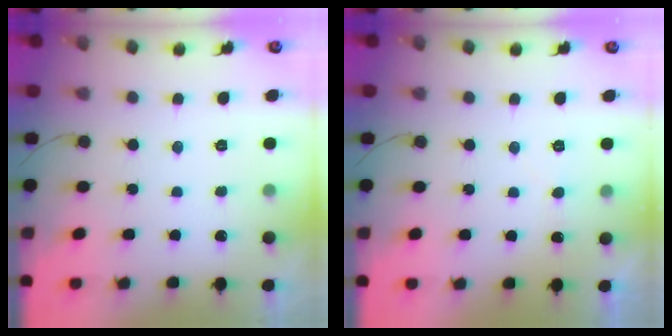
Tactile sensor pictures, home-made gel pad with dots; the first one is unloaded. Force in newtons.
{"total": 3.9, "press": 3.9, "slide": 0.4}